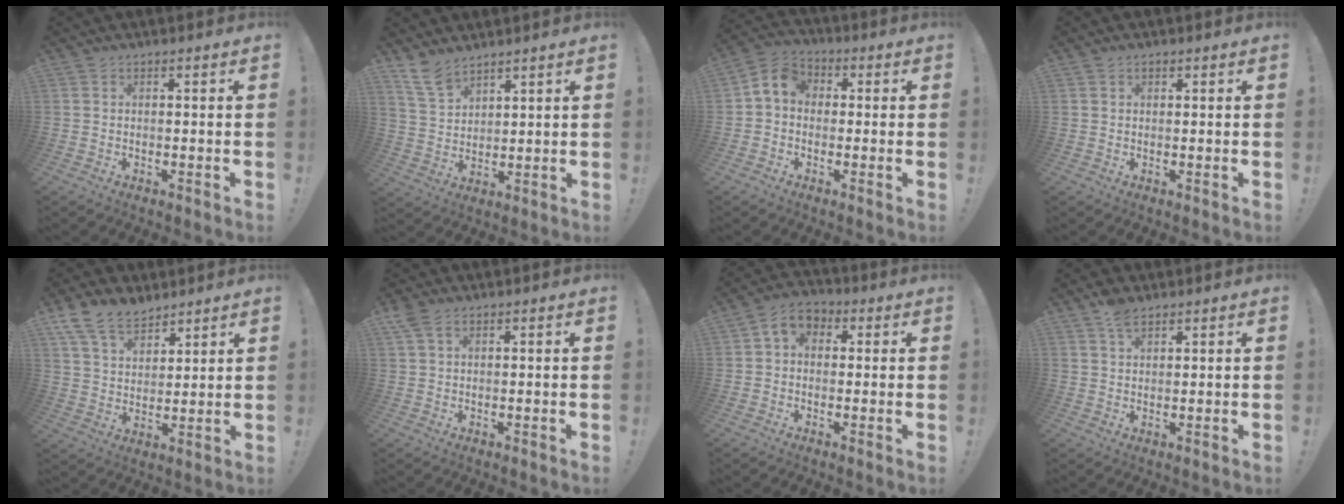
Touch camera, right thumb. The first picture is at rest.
{"total": 8.4, "force": [6.9, 3.7, 3.0], "torque": [-0.060, -0.046, 0.135]}
{"total": 6.5, "force": [-0.1, 5.2, 3.9], "torque": [-0.074, 0.017, 0.000]}
{"total": 0.8, "force": [0.6, 0.5, 0.1], "torque": [0.004, -0.001, 0.010]}
{"total": 11.7, "force": [9.0, 6.0, 4.4], "torque": [-0.088, -0.050, 0.176]}
{"total": 3.5, "force": [2.0, 1.9, 2.2], "torque": [-0.047, 0.000, 0.039]}
{"total": 6.0, "force": [0.8, 4.7, 3.6], "torque": [-0.056, 0.007, 0.021]}
{"total": 4.3, "force": [2.9, 2.1, 2.4], "torque": [-0.037, -0.014, 0.053]}